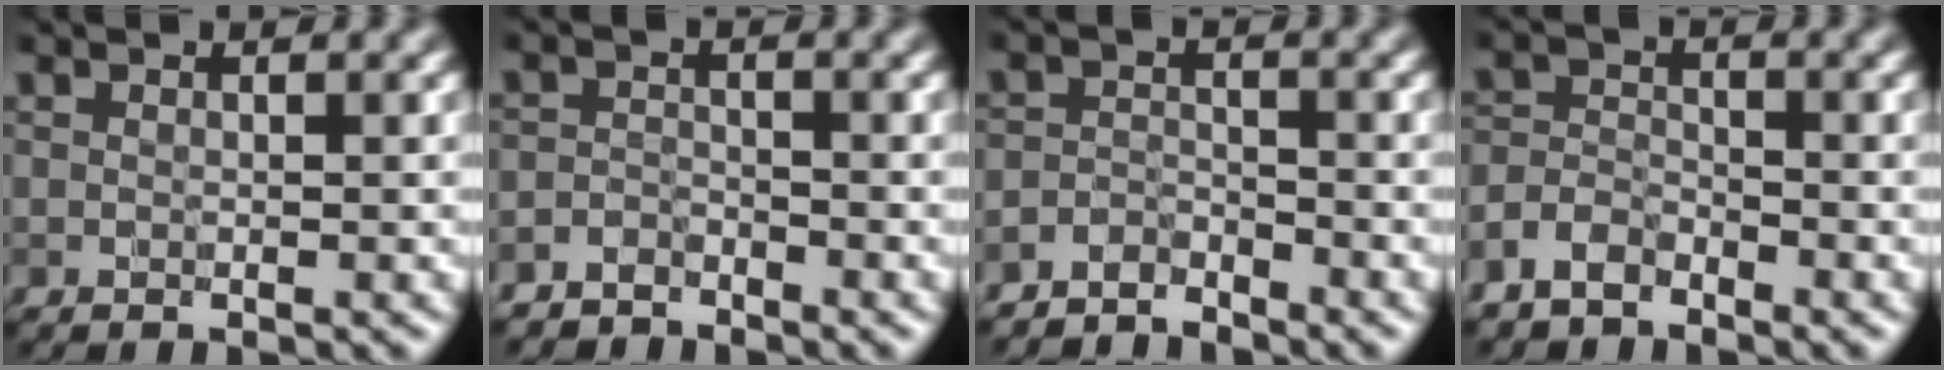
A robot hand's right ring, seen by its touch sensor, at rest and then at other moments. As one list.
[{"total": 2.1, "force": [-2.0, 0.6, -0.2], "torque": [0.011, 0.003, -0.044]}, {"total": 2.8, "force": [-2.7, 0.7, 0.1], "torque": [0.003, 0.001, -0.059]}, {"total": 2.5, "force": [-2.2, 1.1, 0.6], "torque": [-0.011, 0.003, -0.053]}]